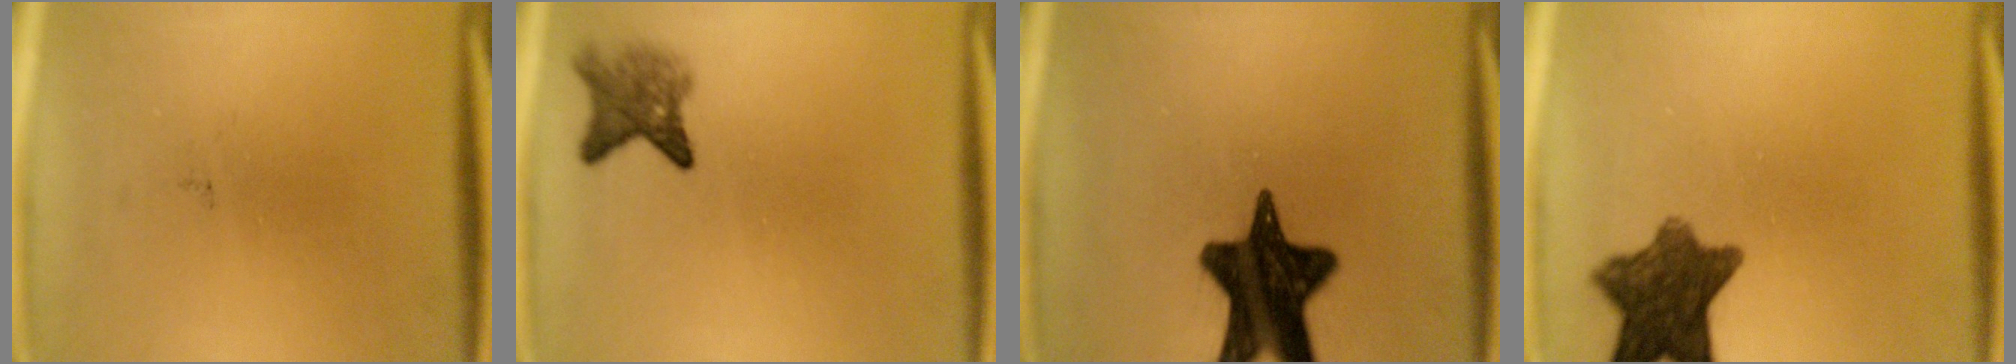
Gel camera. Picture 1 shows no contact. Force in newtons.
{"total": 3.9}
{"total": 16.6}
{"total": 10.0}